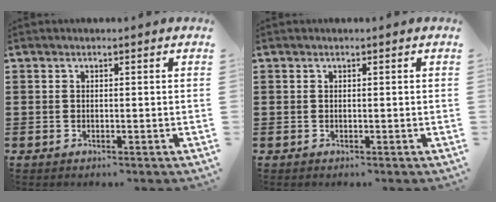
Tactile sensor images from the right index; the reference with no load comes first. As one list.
[{"total": 0.0}]